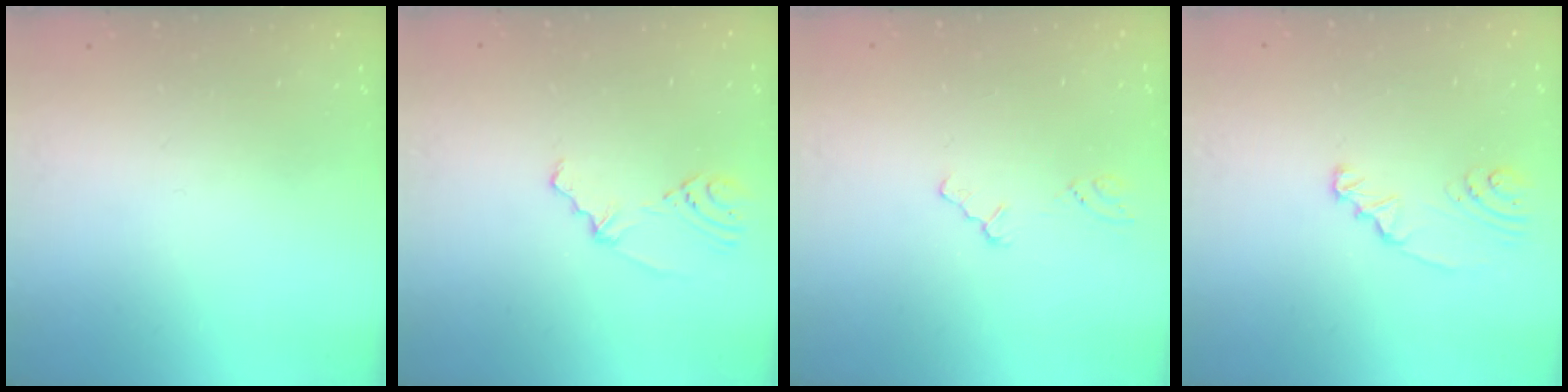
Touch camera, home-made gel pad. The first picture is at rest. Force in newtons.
{"total": 2.5, "press": 2.1, "slide": 1.4}
{"total": 0.0}
{"total": 2.3, "press": 2.3, "slide": 0.3}